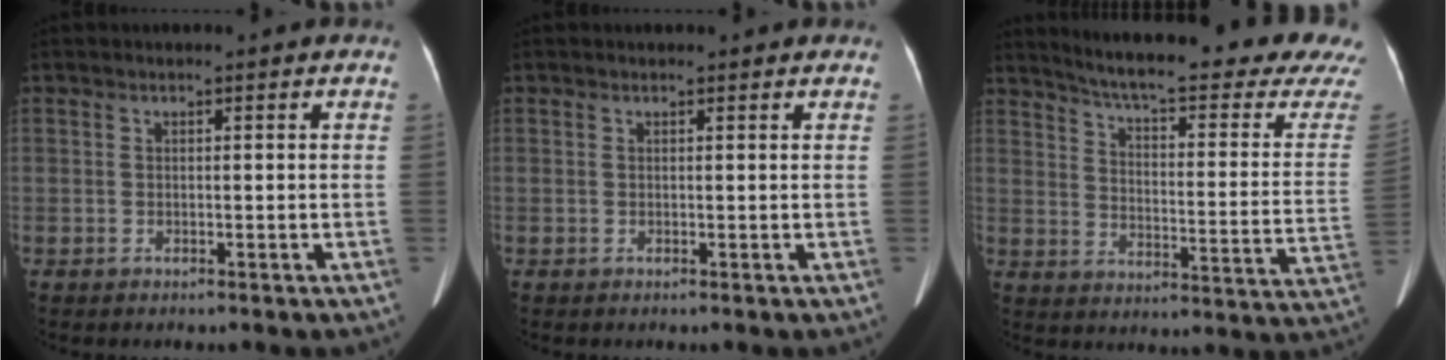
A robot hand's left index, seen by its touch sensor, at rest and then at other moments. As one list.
[{"total": 1.0, "force": [0.9, 0.4, 0.2], "torque": [-0.011, 0.005, 0.009]}, {"total": 26.6, "force": [24.2, 1.2, 10.9], "torque": [-0.162, -0.095, 0.295]}]